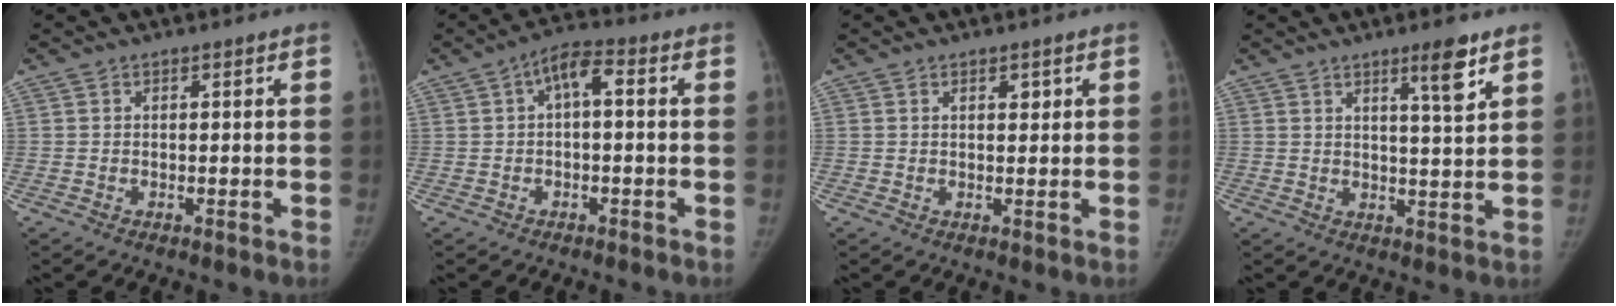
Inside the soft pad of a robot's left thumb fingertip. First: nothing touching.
{"total": 5.0, "force": [0.6, 2.3, 4.4], "torque": [-0.067, 0.024, 0.000]}
{"total": 1.5, "force": [0.8, 0.8, 1.0], "torque": [-0.008, -0.003, 0.013]}
{"total": 6.0, "force": [3.7, 0.6, 4.6], "torque": [-0.066, -0.027, 0.059]}